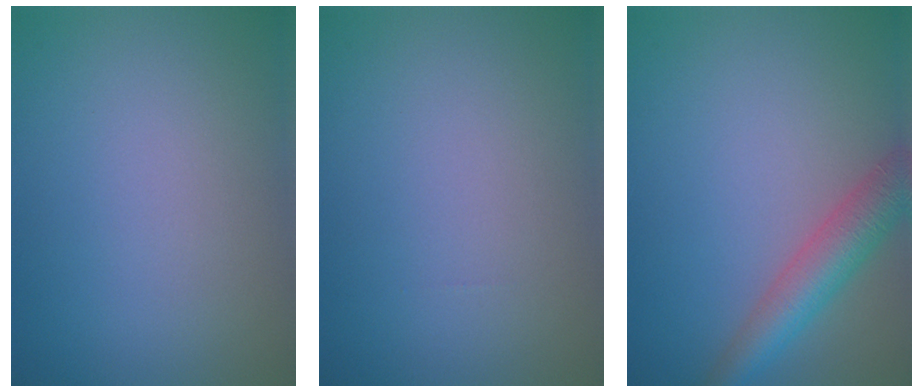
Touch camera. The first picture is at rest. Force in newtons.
{"total": 0.0}
{"total": 4.7, "press": 4.6, "slide": 0.4}